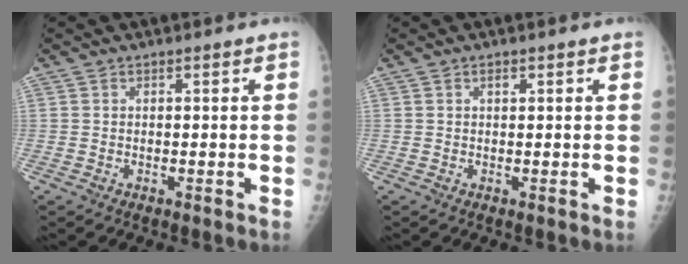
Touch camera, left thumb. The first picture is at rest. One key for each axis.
{"total": 0.6, "fx": 0.3, "fy": 0.4, "fz": 0.4, "tx": -0.002, "ty": 0.000, "tz": 0.004}